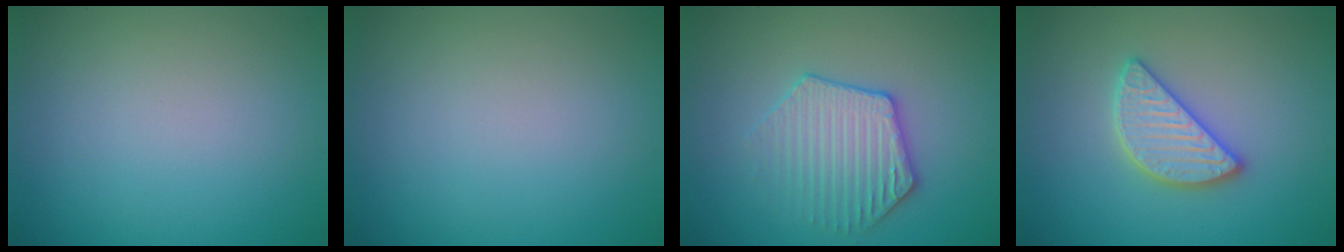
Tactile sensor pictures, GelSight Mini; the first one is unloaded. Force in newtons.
{"total": 0.0}
{"total": 3.6, "press": 3.5, "slide": 0.7}
{"total": 3.3, "press": 3.3, "slide": 0.3}